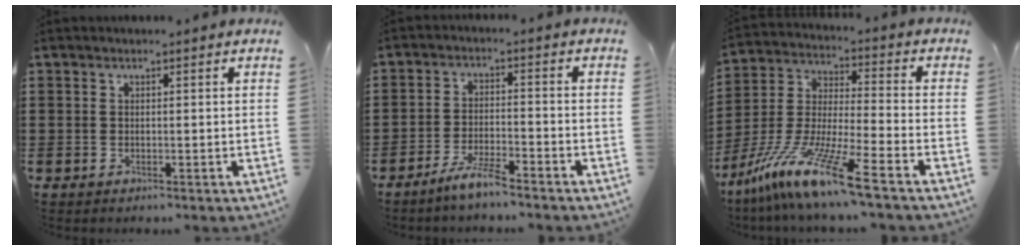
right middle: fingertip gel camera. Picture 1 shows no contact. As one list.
[{"total": 4.8, "force": [-4.0, 0.3, 2.6], "torque": [-0.056, -0.001, -0.078]}, {"total": 12.8, "force": [-9.7, -0.2, 8.3], "torque": [-0.183, -0.006, -0.194]}]